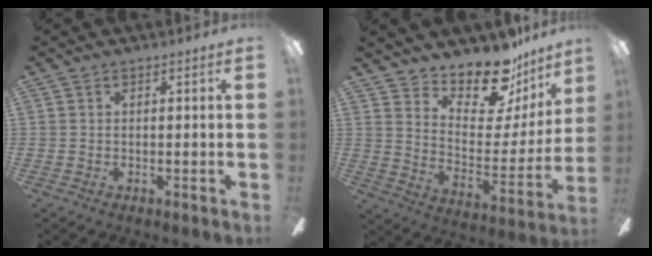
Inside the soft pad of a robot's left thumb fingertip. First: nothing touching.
{"total": 15.6, "force": [13.7, 5.2, 5.5], "torque": [-0.092, -0.112, 0.235]}